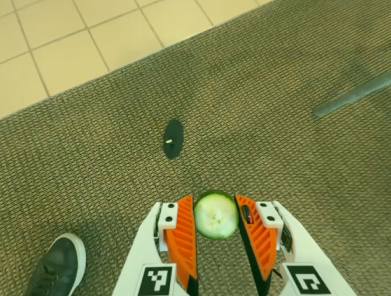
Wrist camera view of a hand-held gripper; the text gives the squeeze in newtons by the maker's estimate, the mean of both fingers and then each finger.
{"total": 7.1, "left": 7.1, "right": 7.1}